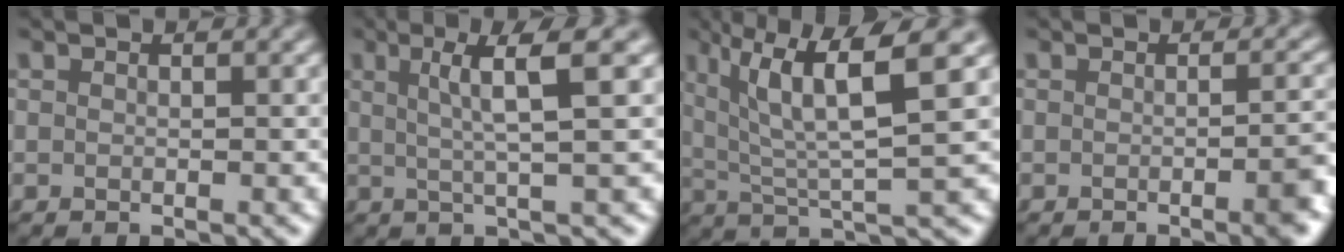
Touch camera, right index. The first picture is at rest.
{"total": 4.3, "force": [1.6, -0.6, 3.9], "torque": [-0.059, 0.011, 0.022]}
{"total": 7.6, "force": [3.1, 2.3, 6.6], "torque": [-0.113, 0.009, 0.050]}
{"total": 3.3, "force": [-1.1, 0.8, 3.0], "torque": [-0.027, 0.010, -0.026]}